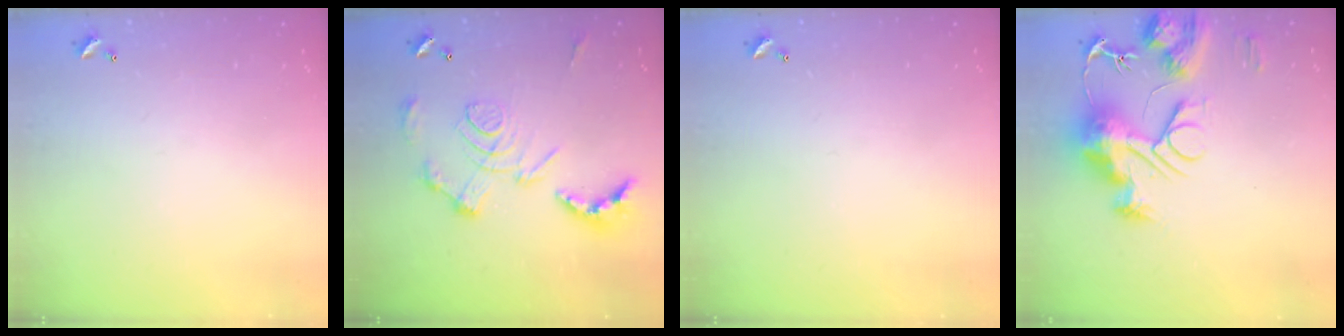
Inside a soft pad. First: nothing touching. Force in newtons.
{"total": 3.4, "press": 2.7, "slide": 2.0}
{"total": 0.0}
{"total": 14.8, "press": 14.7, "slide": 1.3}